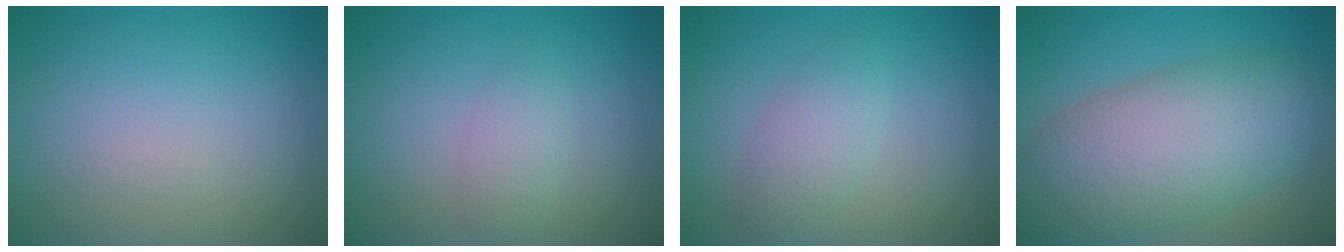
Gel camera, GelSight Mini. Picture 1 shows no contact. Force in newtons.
{"total": 1.8, "press": 1.8, "slide": 0.1}
{"total": 2.4, "press": 2.4, "slide": 0.1}
{"total": 9.9, "press": 9.9, "slide": 0.6}